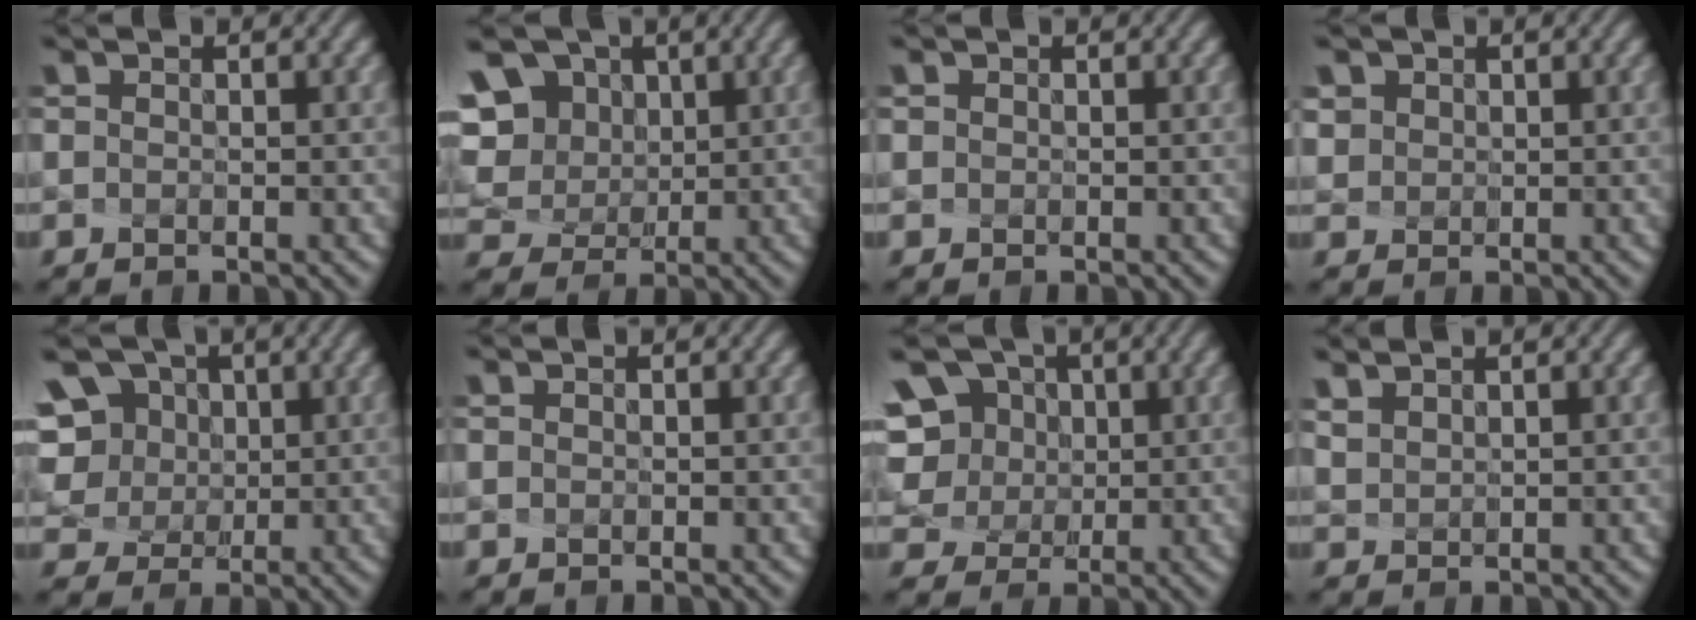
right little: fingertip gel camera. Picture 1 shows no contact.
{"total": 9.7, "force": [4.5, 7.3, 4.6], "torque": [-0.116, 0.019, 0.086]}
{"total": 0.7, "force": [0.3, 0.6, 0.2], "torque": [0.003, 0.007, 0.003]}
{"total": 2.0, "force": [1.2, 1.5, 0.3], "torque": [-0.022, -0.002, 0.037]}
{"total": 7.5, "force": [3.4, 5.6, 3.6], "torque": [-0.085, 0.016, 0.063]}
{"total": 0.0}
{"total": 6.8, "force": [3.0, 5.2, 3.2], "torque": [-0.077, 0.012, 0.057]}
{"total": 1.8, "force": [1.6, 0.7, 0.5], "torque": [-0.043, 0.005, 0.055]}